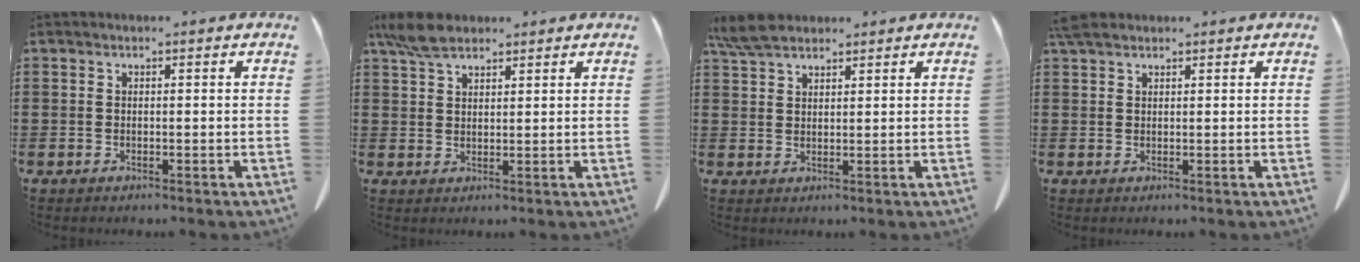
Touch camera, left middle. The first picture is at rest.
{"total": 5.1, "force": [3.9, 2.0, 2.6], "torque": [-0.062, 0.002, 0.075]}
{"total": 4.8, "force": [4.0, 1.3, 2.3], "torque": [-0.056, -0.002, 0.079]}
{"total": 2.2, "force": [1.9, 0.6, 0.9], "torque": [-0.024, 0.002, 0.038]}